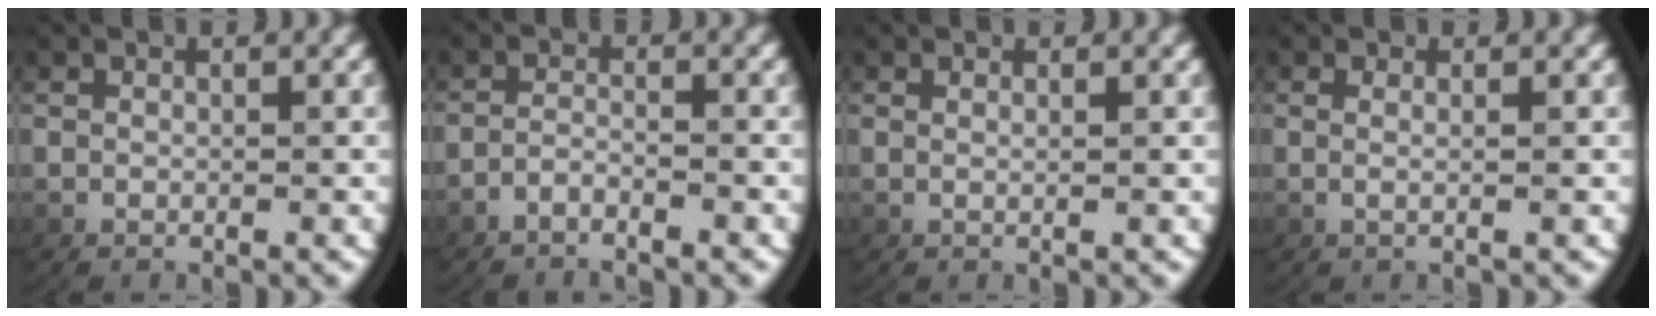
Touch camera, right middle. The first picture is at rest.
{"total": 2.2, "force": [-2.2, 0.0, 0.6], "torque": [-0.021, -0.005, -0.037]}
{"total": 0.8, "force": [0.3, -0.6, 0.5], "torque": [-0.013, -0.007, 0.010]}
{"total": 1.1, "force": [0.1, -0.4, 1.1], "torque": [-0.032, -0.006, 0.006]}